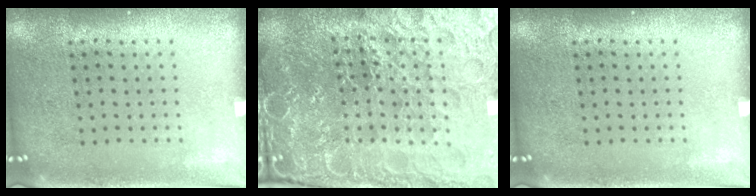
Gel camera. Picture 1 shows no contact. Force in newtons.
{"total": 5.6, "press": 5.2, "slide": 2.1}
{"total": 0.0}